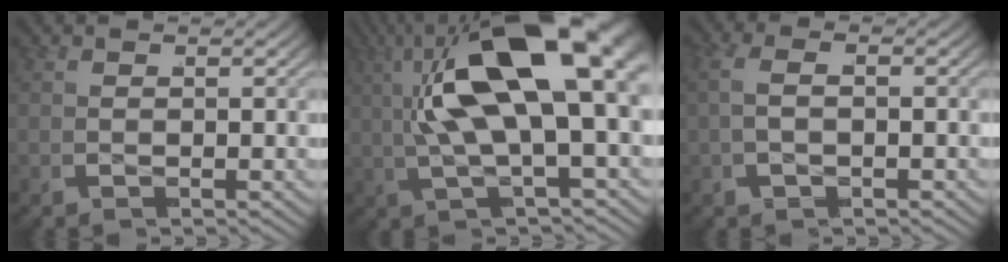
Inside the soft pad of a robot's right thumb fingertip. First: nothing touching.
{"total": 14.8, "force": [2.1, 6.4, 13.2], "torque": [-0.258, 0.011, 0.036]}
{"total": 2.2, "force": [-0.3, 1.1, 1.9], "torque": [-0.039, 0.018, -0.015]}